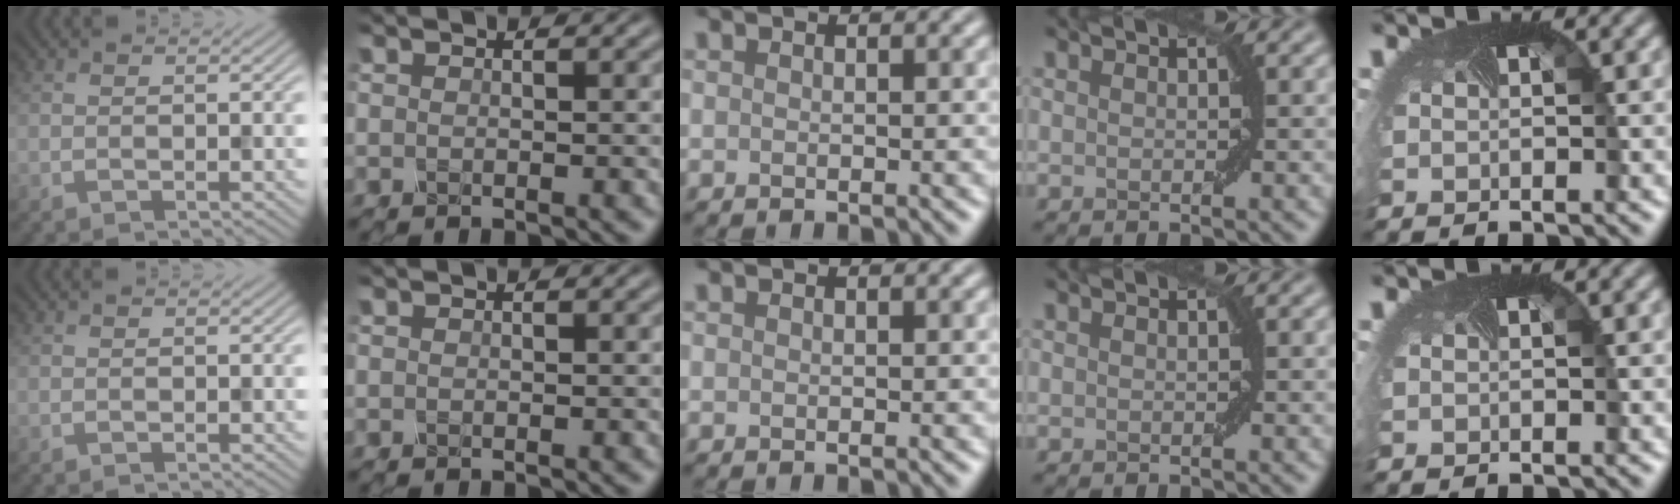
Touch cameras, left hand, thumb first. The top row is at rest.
{}